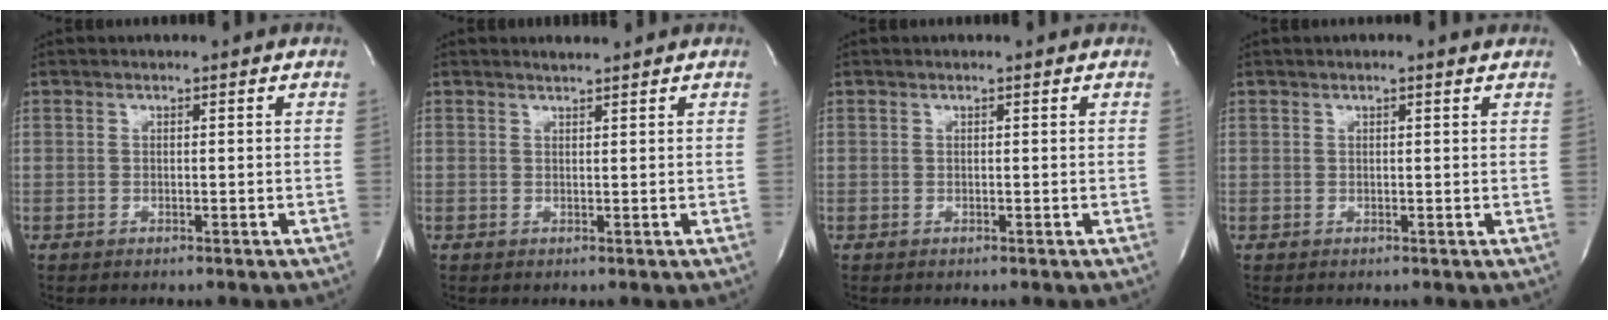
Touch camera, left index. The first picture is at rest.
{"total": 0.5, "force": [0.5, 0.0, 0.0], "torque": [-0.006, -0.004, 0.011]}
{"total": 0.0}
{"total": 1.2, "force": [0.8, 0.2, 0.9], "torque": [-0.016, 0.009, 0.009]}